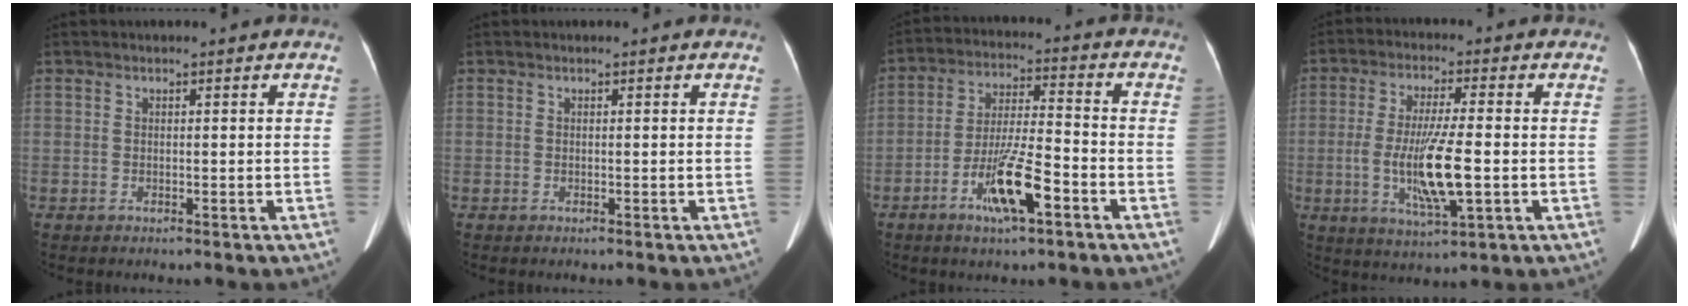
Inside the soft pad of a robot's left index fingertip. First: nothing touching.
{"total": 0.0}
{"total": 10.3, "force": [-5.0, 1.6, 8.9], "torque": [-0.174, -0.004, -0.090]}
{"total": 10.5, "force": [-1.7, 1.3, 10.3], "torque": [-0.200, -0.014, -0.029]}